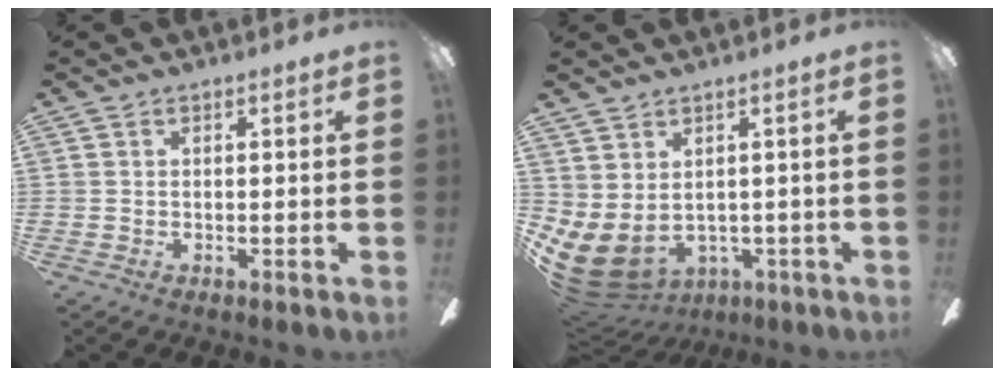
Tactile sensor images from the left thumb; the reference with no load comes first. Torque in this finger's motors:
{"motor_torque": [1.59, 1.70, 0.88, -0.73, 0.29]}